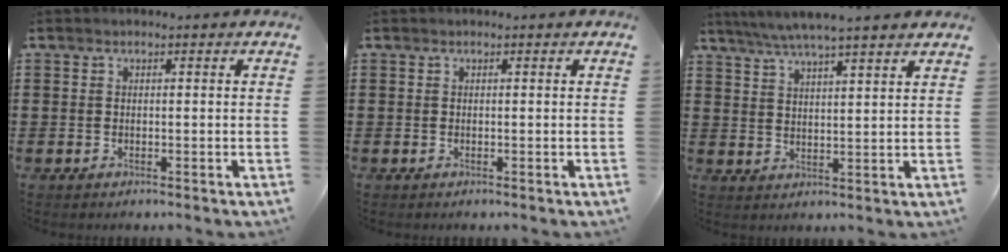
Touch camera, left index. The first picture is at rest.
{"total": 0.0}
{"total": 4.9, "force": [4.3, -0.3, 2.3], "torque": [-0.058, -0.019, 0.075]}